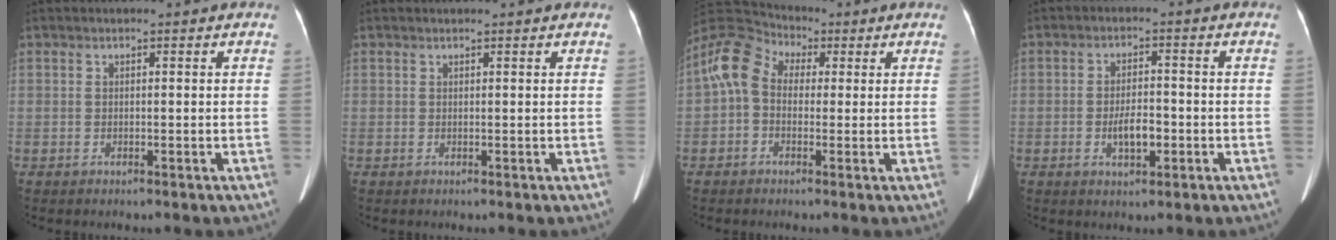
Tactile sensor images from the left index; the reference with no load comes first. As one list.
[{"total": 1.6, "force": [1.5, 0.0, 0.6], "torque": [-0.009, 0.007, 0.018]}, {"total": 8.4, "force": [1.2, 6.2, 5.4], "torque": [-0.122, 0.045, 0.020]}, {"total": 4.1, "force": [-1.8, 1.5, 3.4], "torque": [-0.059, -0.006, -0.024]}]